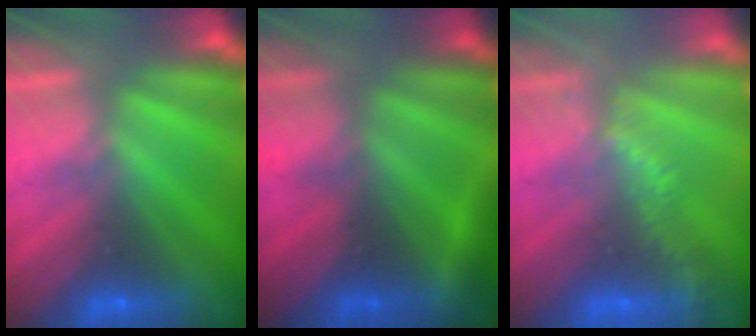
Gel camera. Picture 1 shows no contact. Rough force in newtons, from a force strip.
{"total": 6.9}
{"total": 2.9}